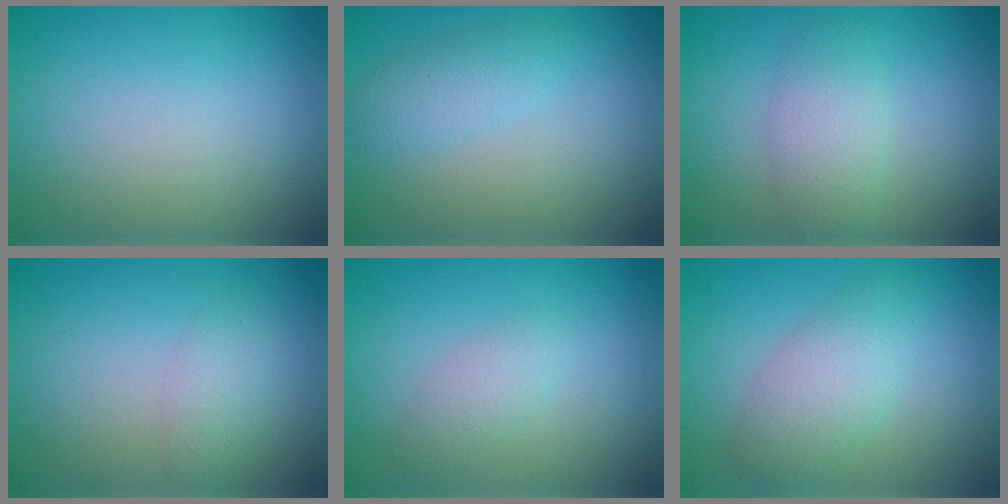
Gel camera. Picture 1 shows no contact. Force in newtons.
{"total": 2.0, "press": 2.0, "slide": 0.1}
{"total": 2.8, "press": 2.8, "slide": 0.1}
{"total": 1.6, "press": 1.6, "slide": 0.1}
{"total": 1.7, "press": 1.7, "slide": 0.0}
{"total": 3.6, "press": 3.6, "slide": 0.1}